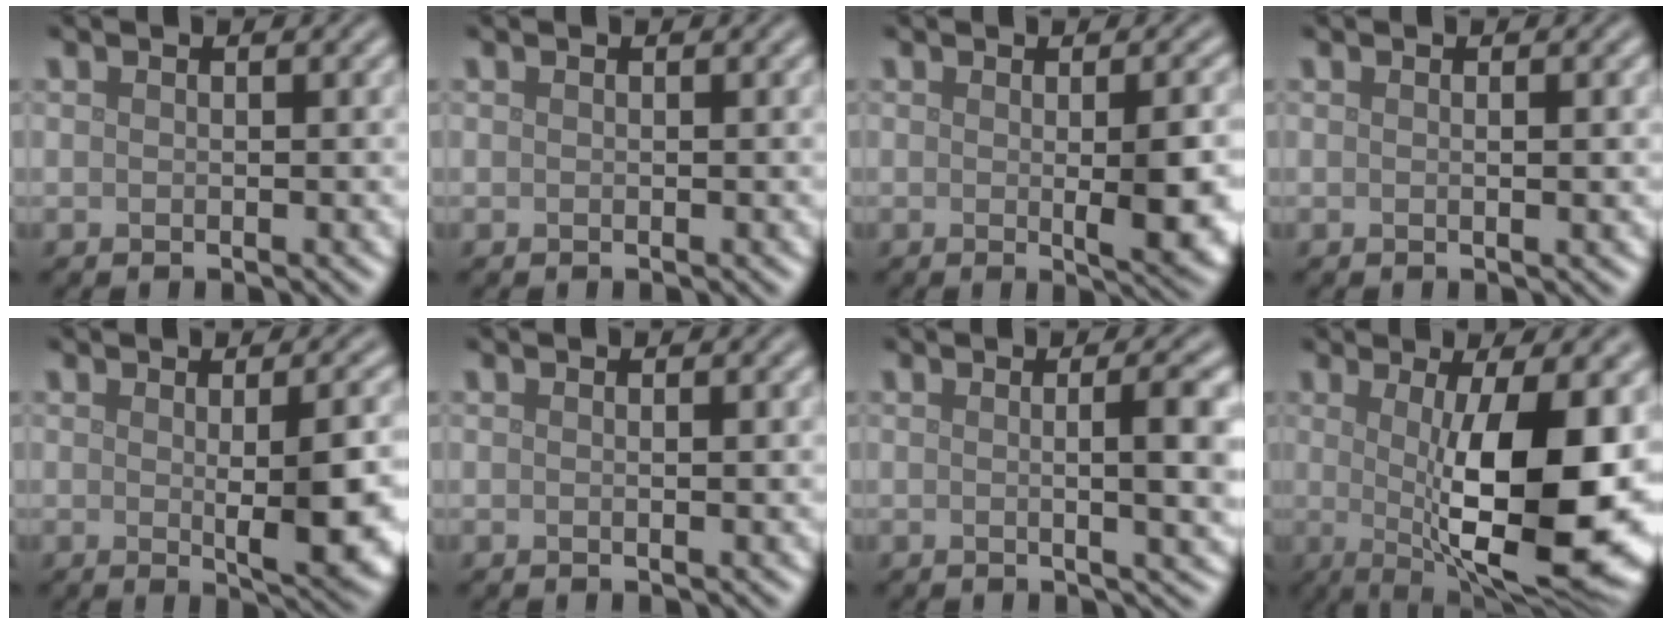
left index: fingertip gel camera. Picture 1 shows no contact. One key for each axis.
{"total": 0.0}
{"total": 5.2, "fx": -0.3, "fy": 1.0, "fz": 5.1, "tx": -0.069, "ty": -0.005, "tz": 0.000}
{"total": 0.9, "fx": 0.1, "fy": 0.2, "fz": 0.9, "tx": -0.011, "ty": 0.002, "tz": -0.001}
{"total": 6.1, "fx": -0.3, "fy": 1.2, "fz": 5.9, "tx": -0.078, "ty": -0.004, "tz": 0.002}
{"total": 0.6, "fx": 0.0, "fy": 0.1, "fz": 0.6, "tx": -0.008, "ty": 0.001, "tz": 0.000}
{"total": 5.2, "fx": 0.3, "fy": 1.4, "fz": 5.0, "tx": -0.062, "ty": 0.005, "tz": 0.003}
{"total": 13.0, "fx": -0.5, "fy": 3.6, "fz": 12.5, "tx": -0.161, "ty": -0.009, "tz": -0.013}